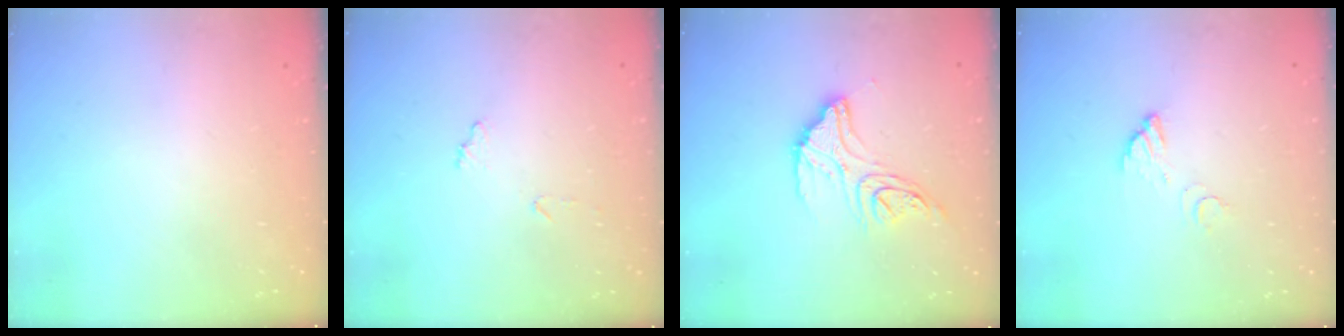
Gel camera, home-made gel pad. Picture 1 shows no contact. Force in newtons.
{"total": 6.2, "press": 6.2, "slide": 0.3}
{"total": 13.7, "press": 13.7, "slide": 1.1}
{"total": 3.6, "press": 3.6, "slide": 0.3}